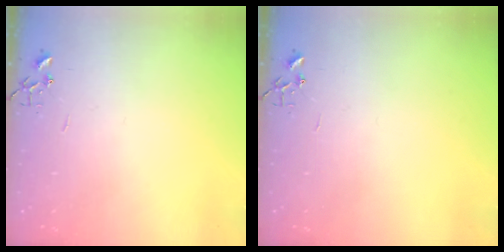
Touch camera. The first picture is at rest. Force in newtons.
{"total": 0.0}